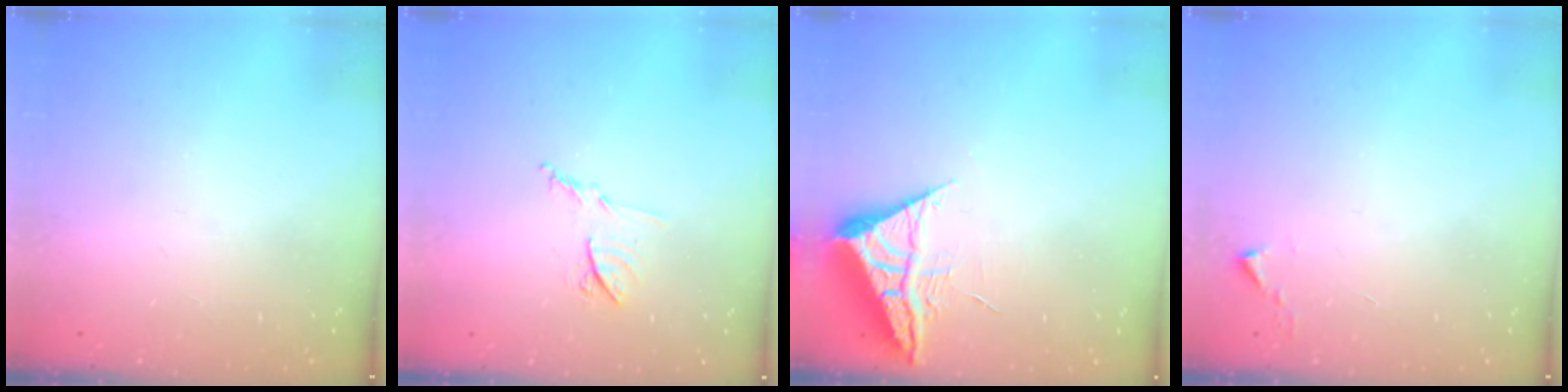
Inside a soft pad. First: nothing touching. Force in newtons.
{"total": 7.7, "press": 7.7, "slide": 0.5}
{"total": 5.9, "press": 5.9, "slide": 0.6}
{"total": 1.1, "press": 1.1, "slide": 0.1}